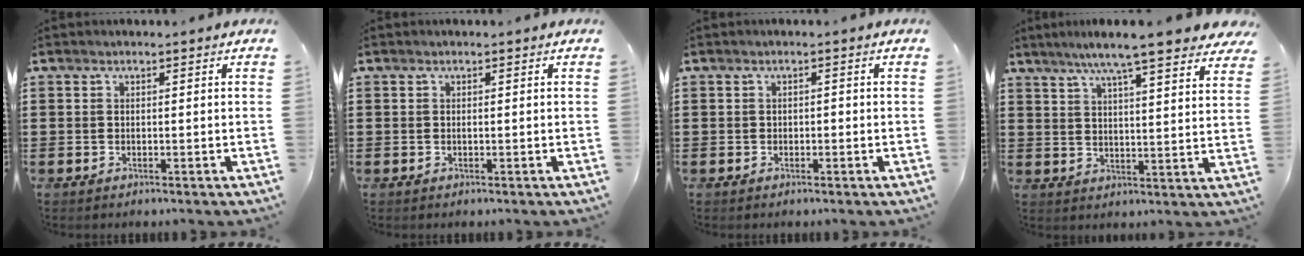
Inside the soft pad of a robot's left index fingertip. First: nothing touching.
{"total": 0.0}
{"total": 0.5, "force": [-0.2, 0.4, 0.3], "torque": [-0.008, 0.000, -0.004]}
{"total": 8.3, "force": [7.0, 0.1, 4.5], "torque": [-0.101, -0.024, 0.119]}